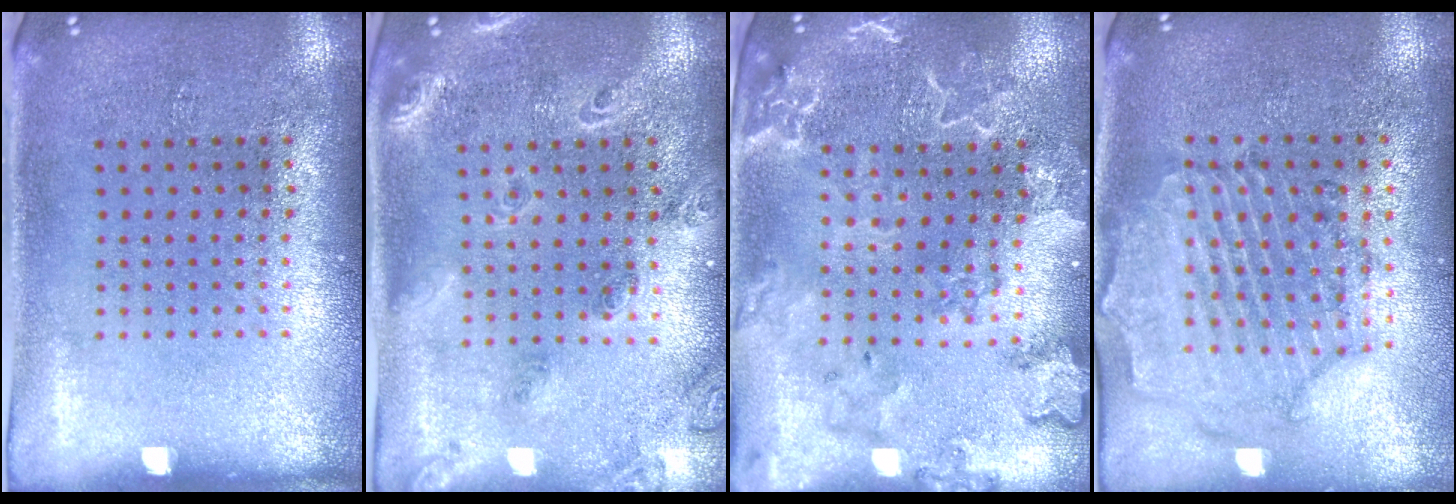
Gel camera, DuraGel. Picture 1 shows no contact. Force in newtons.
{"total": 1.8, "press": 1.6, "slide": 0.8}
{"total": 2.7, "press": 2.6, "slide": 0.8}
{"total": 0.8, "press": 0.7, "slide": 0.3}